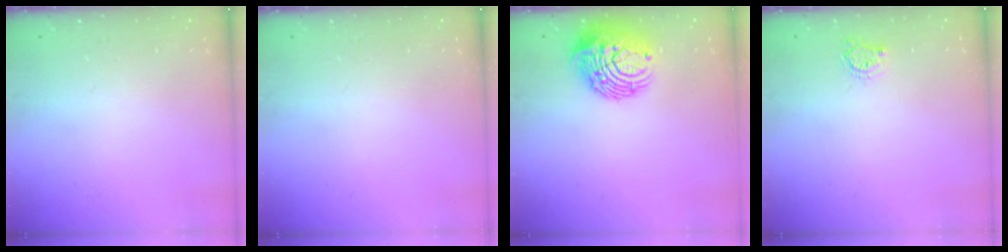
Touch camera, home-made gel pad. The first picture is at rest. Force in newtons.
{"total": 0.0}
{"total": 12.6, "press": 12.6, "slide": 1.1}
{"total": 3.3, "press": 3.3, "slide": 0.4}